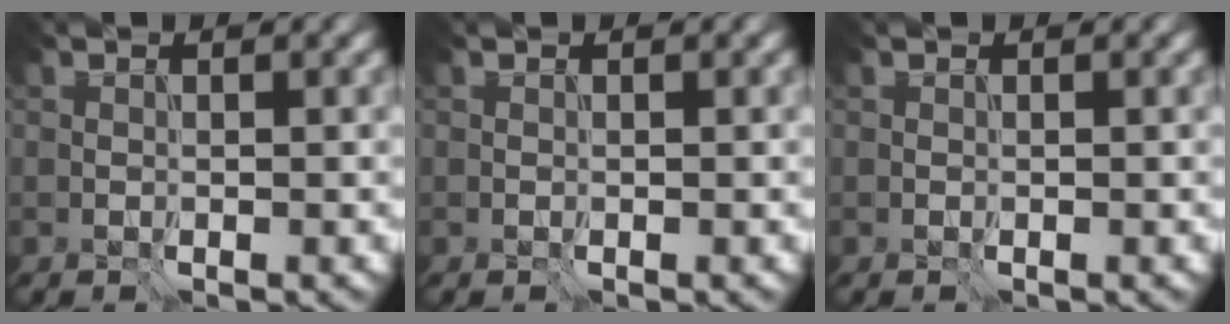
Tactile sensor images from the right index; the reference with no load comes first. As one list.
[{"total": 0.0}, {"total": 0.0}]